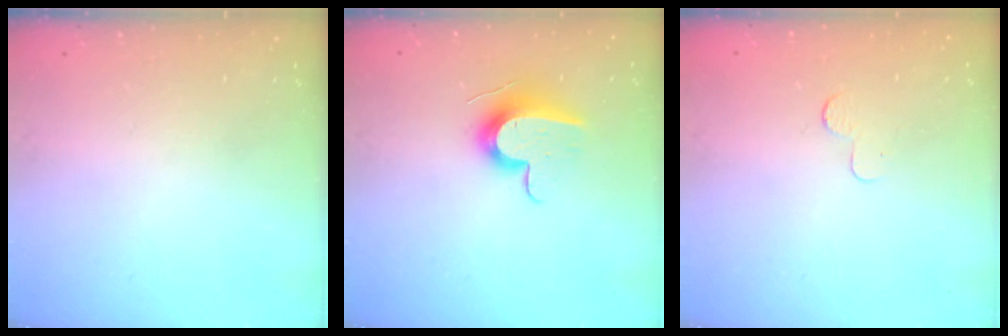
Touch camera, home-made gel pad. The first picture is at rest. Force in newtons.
{"total": 12.4, "press": 12.4, "slide": 0.4}
{"total": 2.3, "press": 2.3, "slide": 0.2}